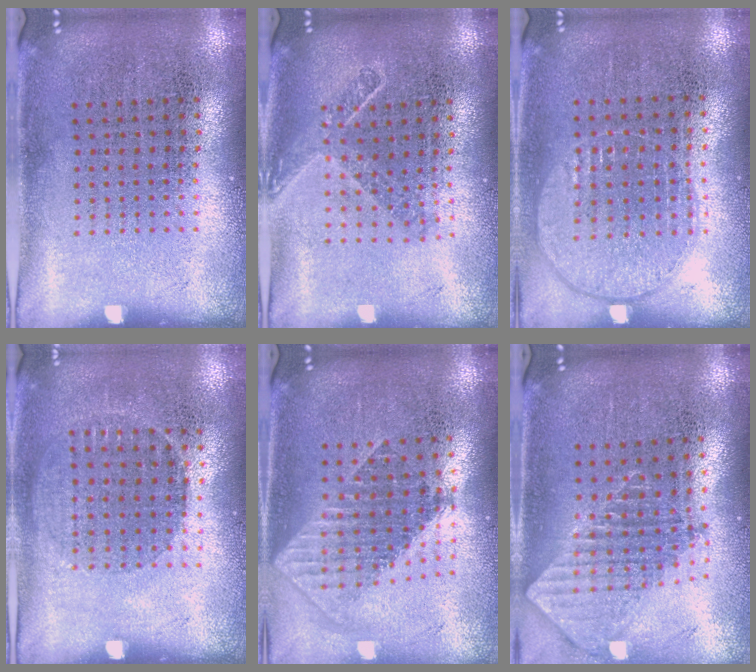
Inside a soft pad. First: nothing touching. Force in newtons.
{"total": 1.6, "press": 1.2, "slide": 1.0}
{"total": 0.9, "press": 0.9, "slide": 0.3}
{"total": 1.0, "press": 0.8, "slide": 0.5}
{"total": 1.8, "press": 1.5, "slide": 1.1}
{"total": 2.0, "press": 1.5, "slide": 1.3}